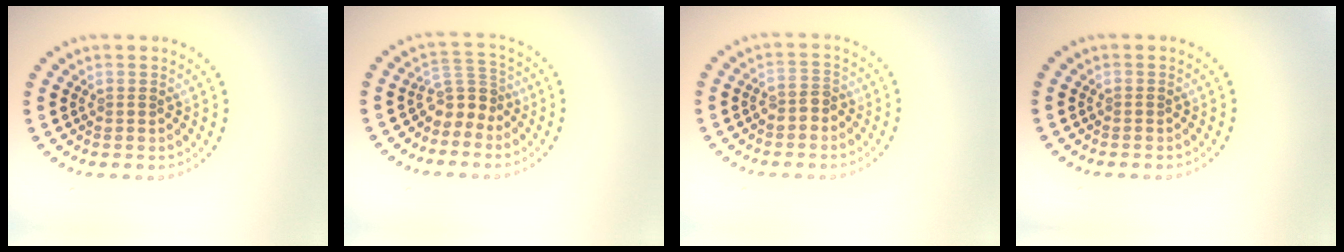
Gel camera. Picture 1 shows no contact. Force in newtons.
{"total": 2.9, "press": 2.0, "slide": 2.1}
{"total": 1.7, "press": 1.5, "slide": 0.8}
{"total": 0.0}